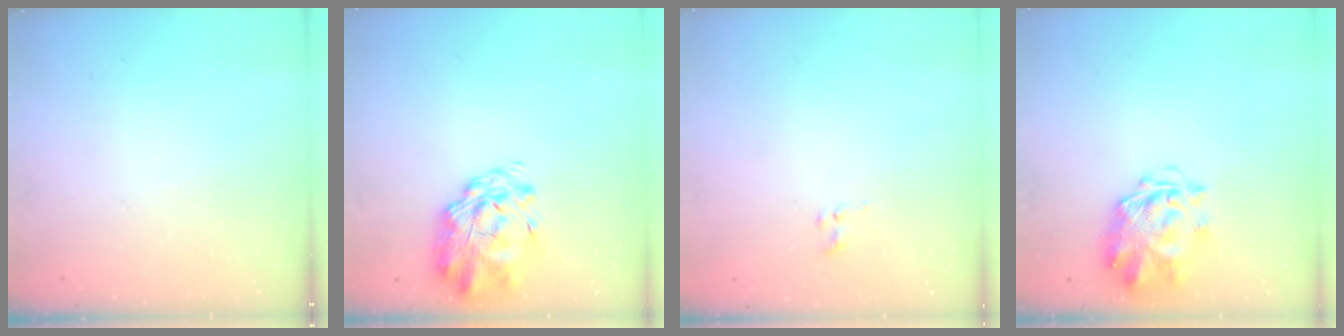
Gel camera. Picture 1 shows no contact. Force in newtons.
{"total": 3.1, "press": 2.6, "slide": 1.7}
{"total": 1.5, "press": 1.3, "slide": 0.9}
{"total": 3.2, "press": 2.8, "slide": 1.6}